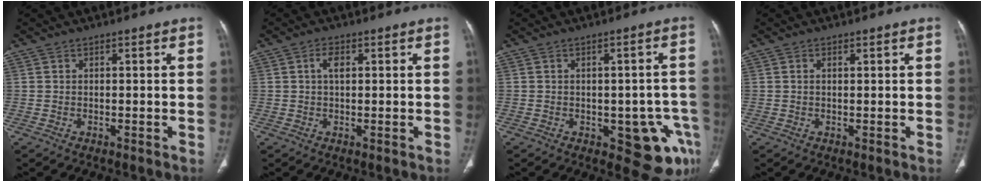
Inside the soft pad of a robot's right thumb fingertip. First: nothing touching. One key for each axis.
{"total": 2.7, "fx": 0.7, "fy": 1.4, "fz": 2.3, "tx": -0.040, "ty": 0.001, "tz": 0.009}
{"total": 9.9, "fx": -3.8, "fy": 5.0, "fz": 7.7, "tx": -0.048, "ty": 0.016, "tz": -0.039}
{"total": 0.8, "fx": 0.3, "fy": 0.4, "fz": 0.6, "tx": -0.015, "ty": 0.002, "tz": 0.005}